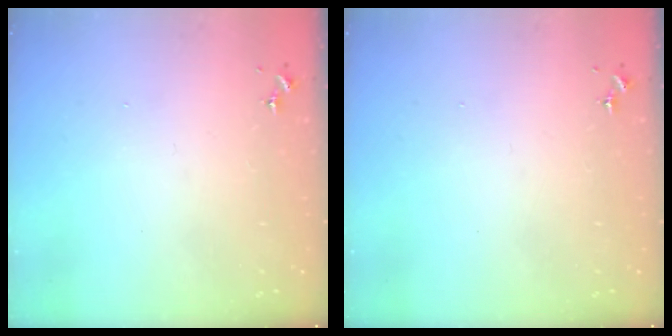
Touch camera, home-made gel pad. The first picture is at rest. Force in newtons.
{"total": 0.0}